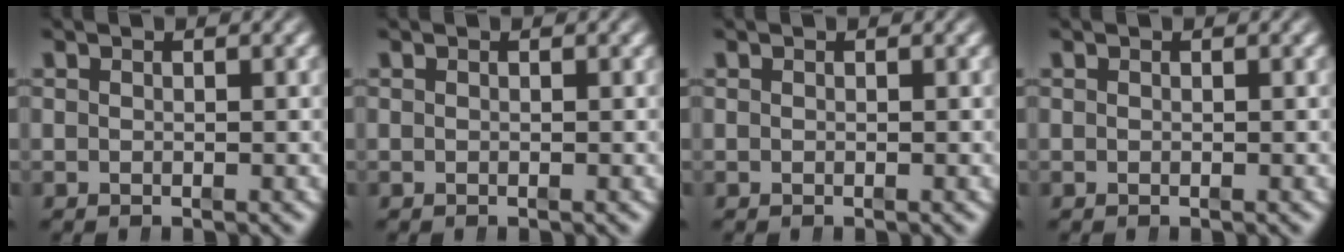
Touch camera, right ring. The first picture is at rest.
{"total": 0.0}
{"total": 0.0}
{"total": 0.0}